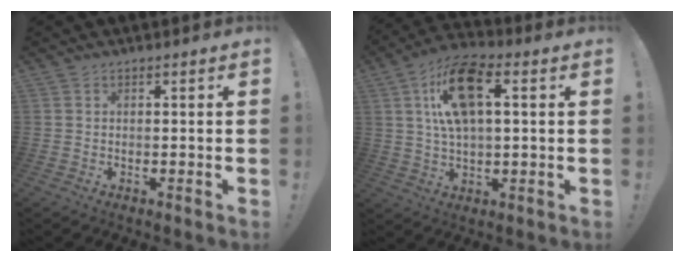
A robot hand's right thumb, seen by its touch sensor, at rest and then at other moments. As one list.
[{"total": 14.5, "force": [3.7, 6.9, 12.3], "torque": [-0.226, 0.009, 0.063]}]